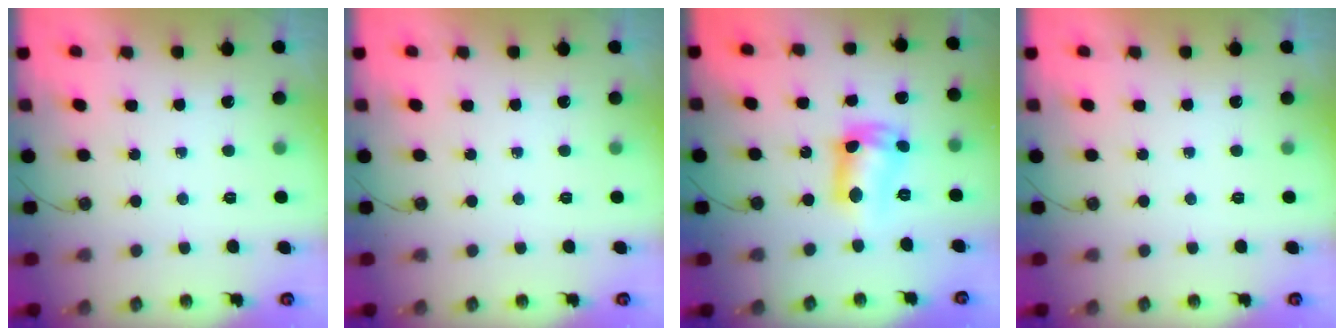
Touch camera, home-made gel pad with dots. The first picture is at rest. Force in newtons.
{"total": 0.0}
{"total": 10.6, "press": 10.6, "slide": 0.7}
{"total": 0.0}